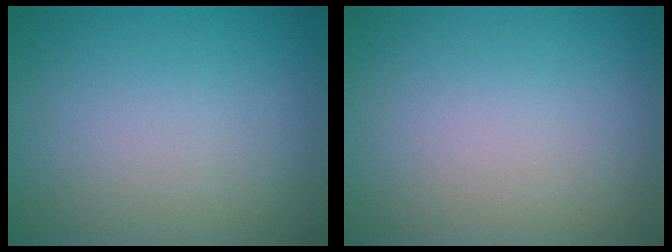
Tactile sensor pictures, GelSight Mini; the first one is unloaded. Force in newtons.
{"total": 0.0}